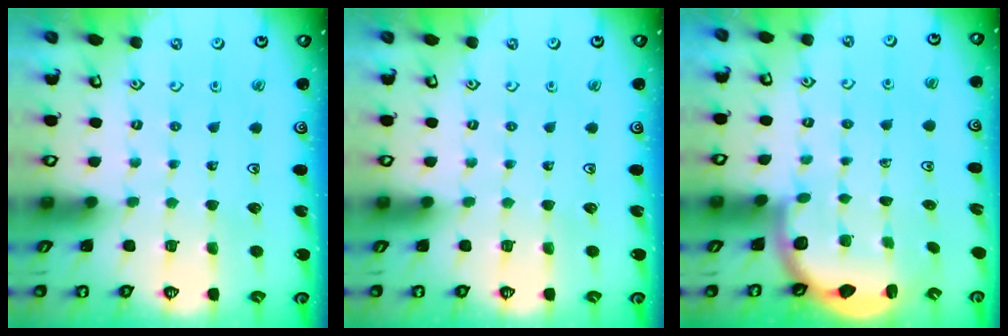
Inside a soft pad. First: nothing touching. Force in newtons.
{"total": 0.0}
{"total": 3.4, "press": 2.9, "slide": 1.8}